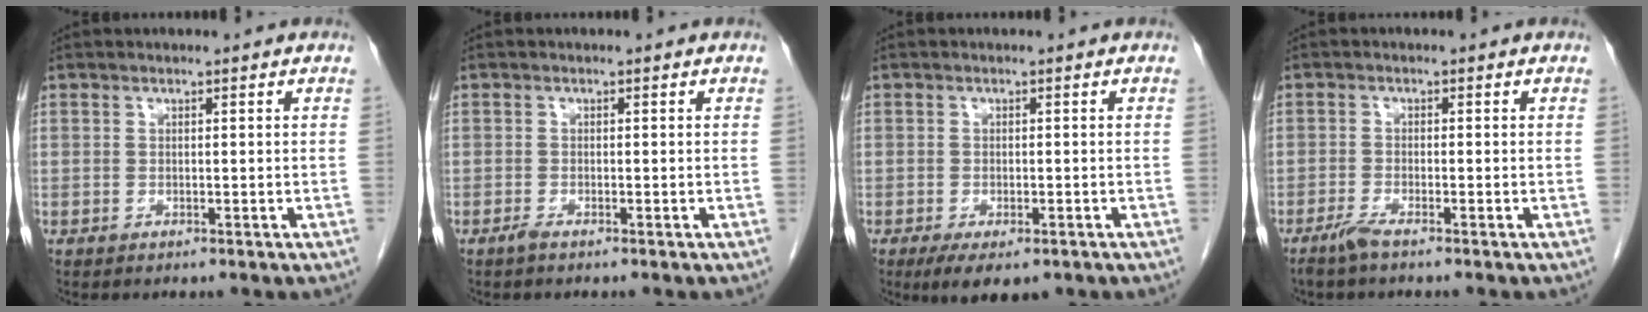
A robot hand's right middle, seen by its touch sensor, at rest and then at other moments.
{"total": 0.8, "force": [-0.6, 0.0, 0.5], "torque": [-0.013, -0.002, -0.013]}
{"total": 5.5, "force": [-3.5, 2.1, 3.7], "torque": [-0.057, -0.011, -0.050]}
{"total": 2.1, "force": [-1.7, -0.1, 1.2], "torque": [-0.035, -0.006, -0.038]}